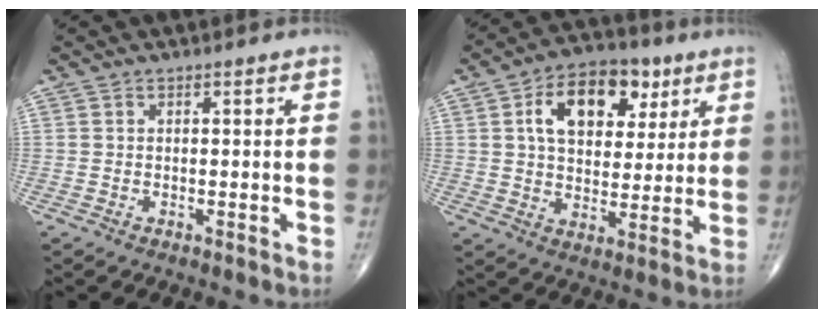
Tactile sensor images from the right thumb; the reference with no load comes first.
{"total": 15.4, "force": [5.6, 9.7, 10.6], "torque": [-0.136, -0.002, 0.089]}